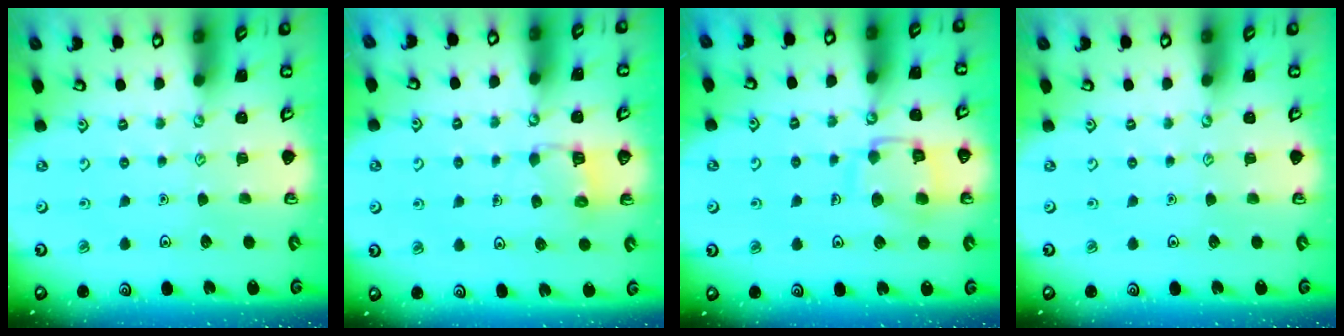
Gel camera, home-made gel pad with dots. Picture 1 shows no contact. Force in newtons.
{"total": 4.8, "press": 4.8, "slide": 0.4}
{"total": 12.3, "press": 12.2, "slide": 1.1}
{"total": 0.0}